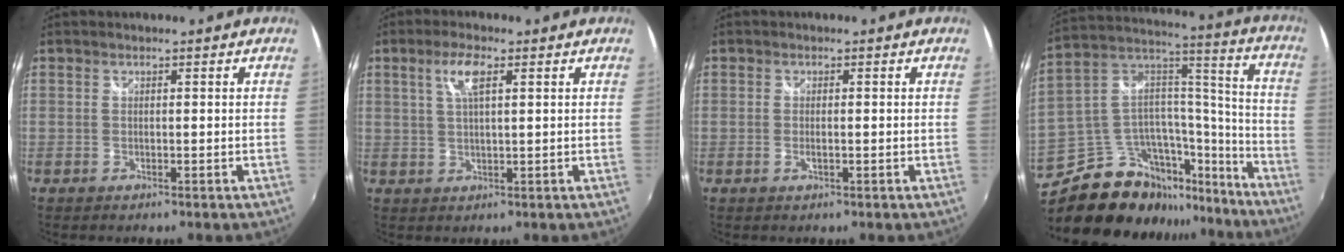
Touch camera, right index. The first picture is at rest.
{"total": 4.7, "force": [2.0, 1.3, 4.1], "torque": [-0.079, 0.005, 0.036]}
{"total": 1.5, "force": [-0.3, 0.4, 1.5], "torque": [-0.029, -0.003, -0.005]}
{"total": 24.0, "force": [-18.0, 12.4, 9.8], "torque": [-0.182, 0.081, -0.269]}